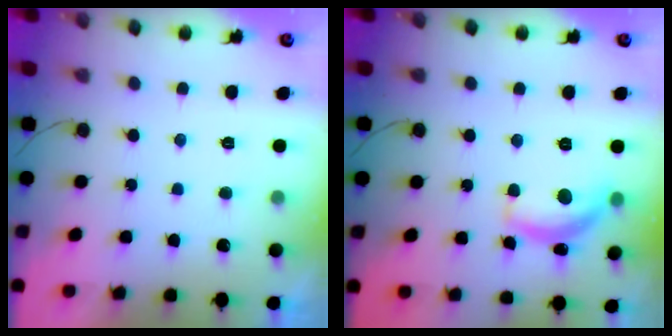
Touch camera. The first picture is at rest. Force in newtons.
{"total": 12.0, "press": 12.0, "slide": 0.7}